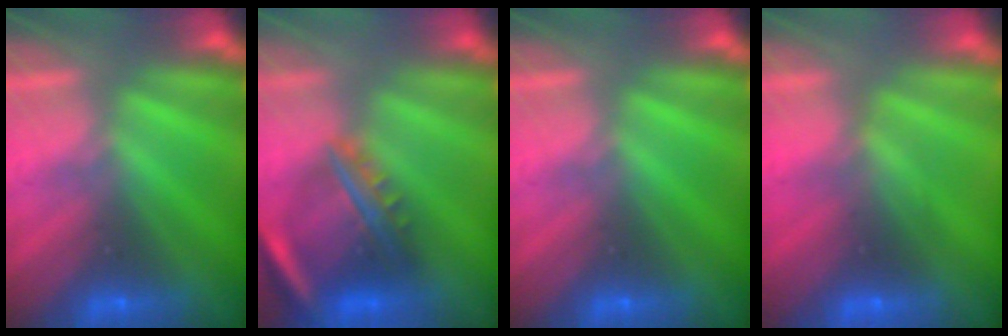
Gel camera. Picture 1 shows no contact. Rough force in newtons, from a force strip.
{"total": 9.4}
{"total": 0.0}
{"total": 2.7}